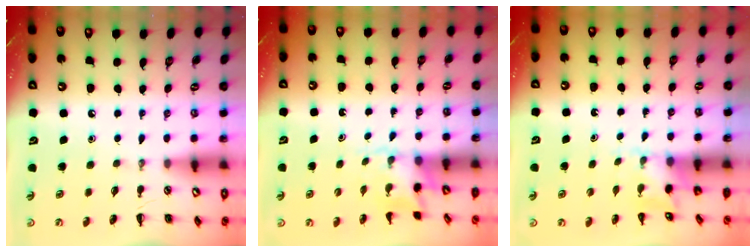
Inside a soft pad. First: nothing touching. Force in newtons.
{"total": 2.5, "press": 2.3, "slide": 1.0}
{"total": 3.0, "press": 2.8, "slide": 1.0}